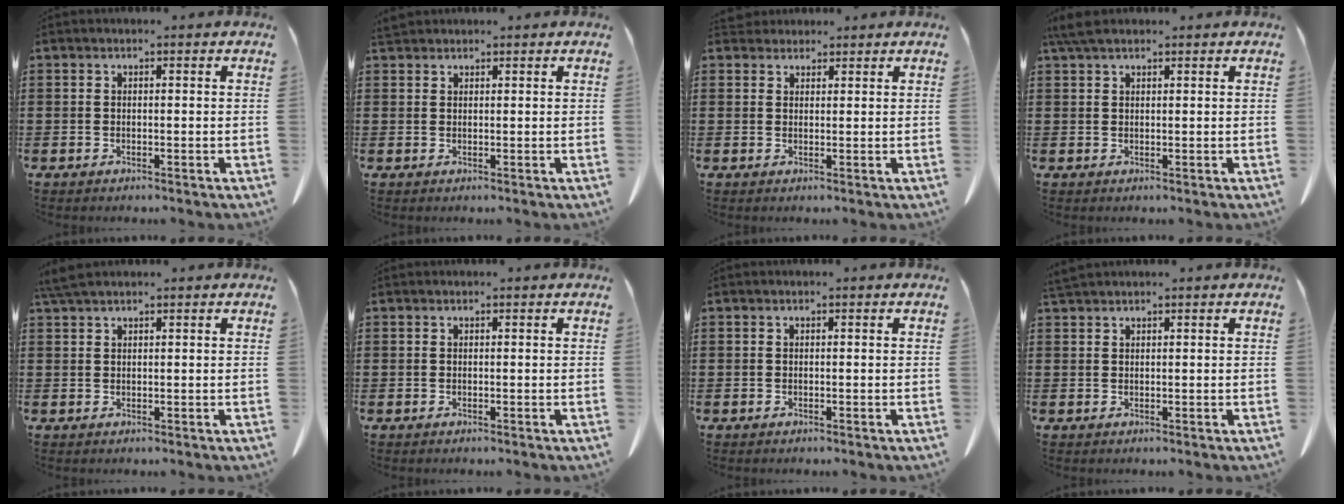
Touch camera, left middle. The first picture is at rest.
{"total": 1.6, "force": [1.5, 0.4, 0.4], "torque": [-0.012, 0.001, 0.030]}
{"total": 2.1, "force": [1.9, 0.7, 0.1], "torque": [-0.008, 0.001, 0.039]}
{"total": 3.0, "force": [2.1, 1.0, 1.9], "torque": [-0.045, 0.003, 0.041]}
{"total": 2.5, "force": [1.9, 0.3, 1.5], "torque": [-0.035, 0.000, 0.038]}
{"total": 0.0}
{"total": 0.0}
{"total": 1.4, "force": [1.4, 0.1, 0.5], "torque": [-0.013, -0.002, 0.028]}